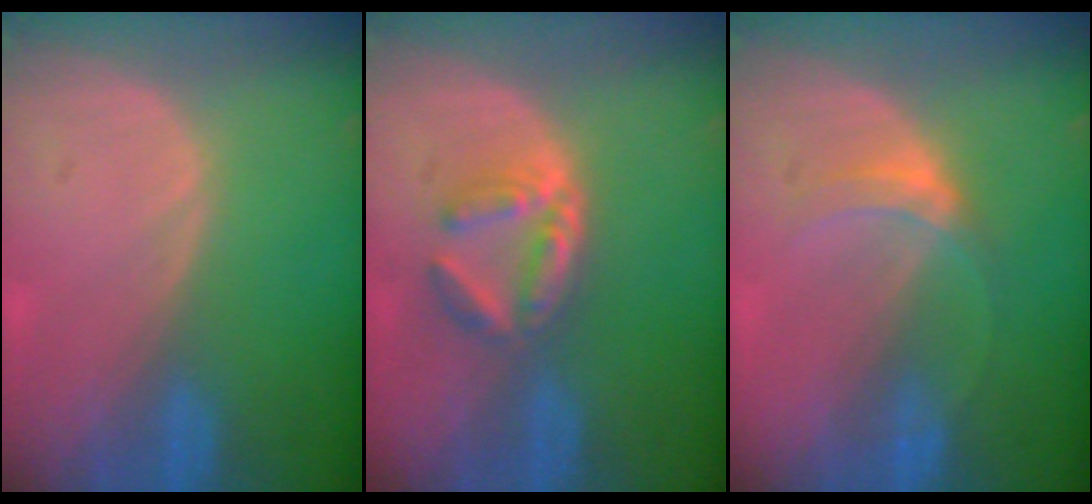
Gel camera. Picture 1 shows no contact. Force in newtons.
{"total": 5.1, "press": 4.9, "slide": 1.3}
{"total": 3.7, "press": 3.3, "slide": 1.7}